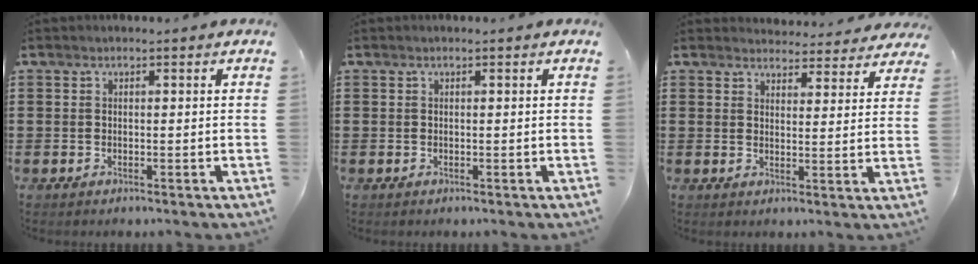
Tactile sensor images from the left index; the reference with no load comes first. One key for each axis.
{"total": 0.0}
{"total": 4.0, "fx": 3.9, "fy": 0.7, "fz": 0.4, "tx": -0.015, "ty": -0.019, "tz": 0.069}